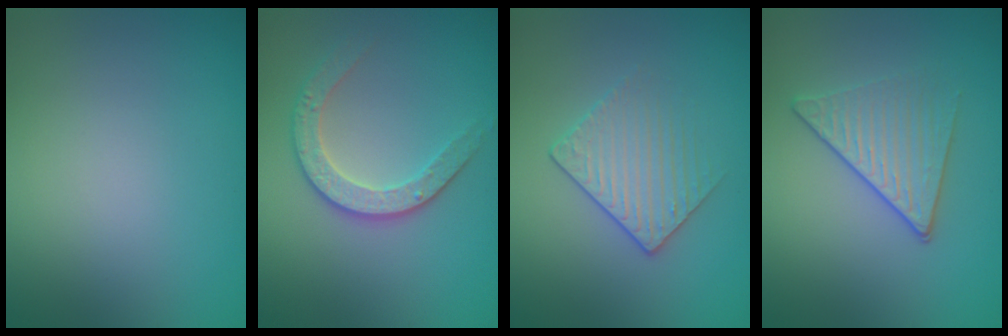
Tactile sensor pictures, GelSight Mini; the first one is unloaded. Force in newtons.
{"total": 2.9, "press": 2.7, "slide": 1.1}
{"total": 2.1, "press": 1.8, "slide": 1.1}
{"total": 3.4, "press": 2.9, "slide": 1.8}